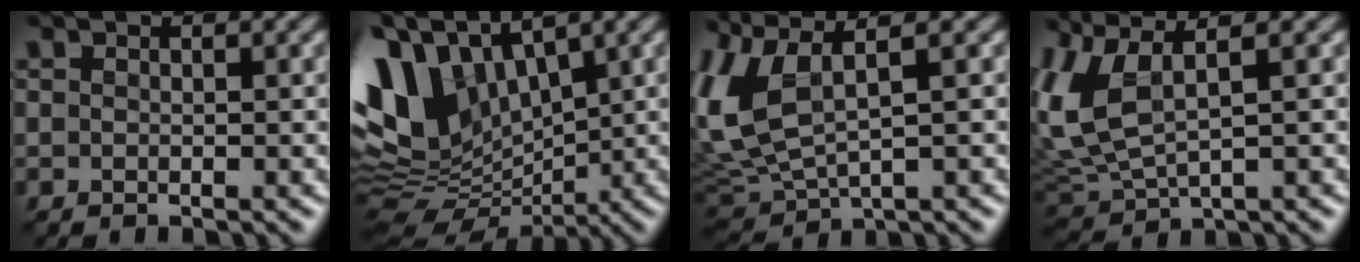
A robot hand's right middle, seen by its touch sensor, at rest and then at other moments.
{"total": 10.6, "force": [2.6, 6.9, 7.5], "torque": [-0.173, 0.009, 0.048]}
{"total": 8.0, "force": [2.0, 3.3, 7.0], "torque": [-0.183, 0.005, 0.038]}
{"total": 6.7, "force": [1.7, 2.6, 5.9], "torque": [-0.155, 0.007, 0.033]}